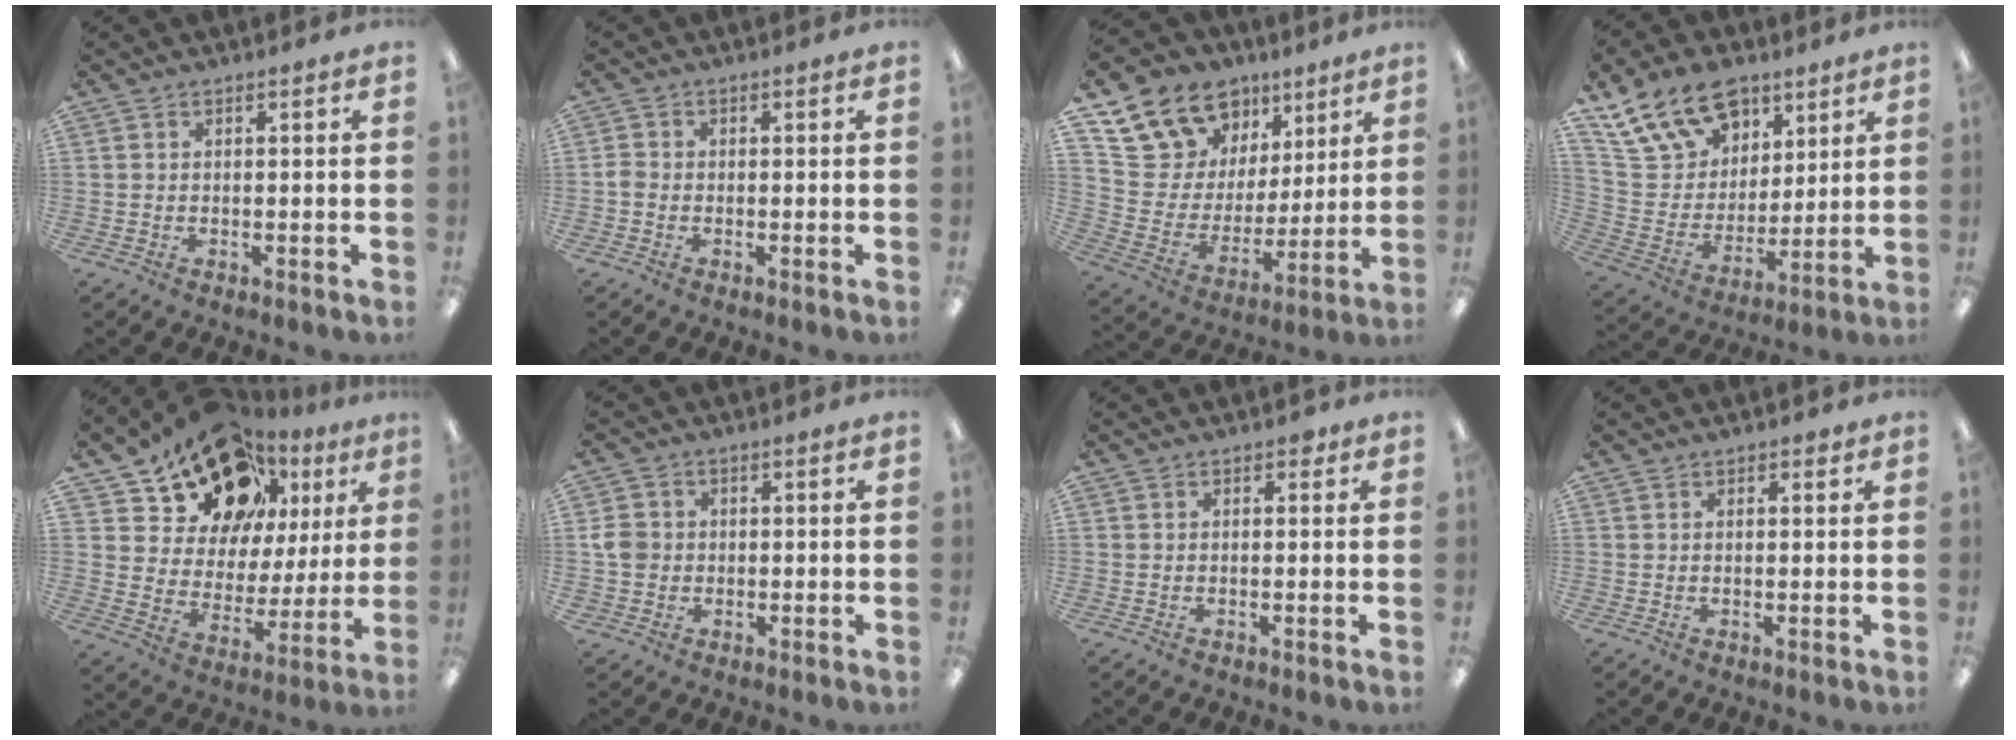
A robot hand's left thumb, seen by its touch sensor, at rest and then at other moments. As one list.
[{"total": 1.3, "force": [-0.5, 1.0, 0.7], "torque": [-0.013, 0.004, -0.010]}, {"total": 17.9, "force": [11.8, 12.3, 5.7], "torque": [-0.114, -0.068, 0.227]}, {"total": 18.8, "force": [12.1, 12.1, 7.6], "torque": [-0.145, -0.058, 0.228]}, {"total": 18.2, "force": [13.4, 10.1, 7.1], "torque": [-0.145, -0.080, 0.244]}, {"total": 4.4, "force": [0.1, 4.1, 1.5], "torque": [-0.024, 0.006, 0.003]}, {"total": 1.1, "force": [0.6, 0.7, 0.6], "torque": [-0.006, 0.000, 0.007]}, {"total": 0.8, "force": [0.6, 0.4, 0.3], "torque": [0.001, -0.002, 0.009]}]